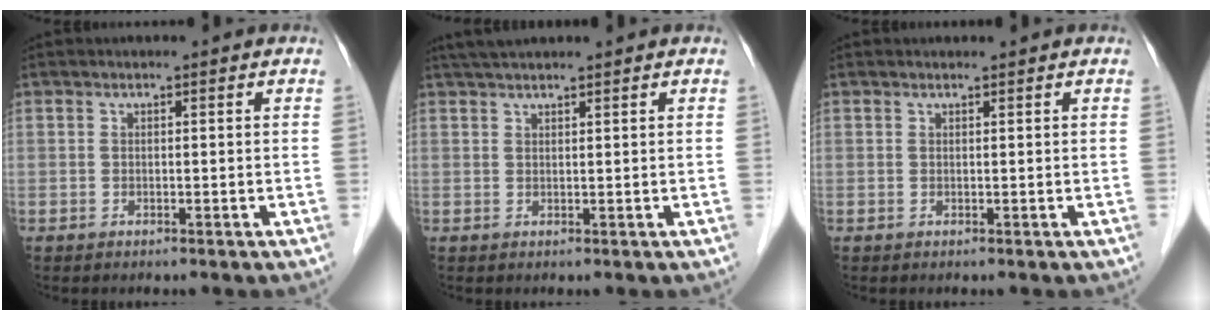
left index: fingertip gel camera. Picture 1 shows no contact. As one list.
[{"total": 3.8, "force": [3.4, -0.1, 1.9], "torque": [-0.030, 0.028, 0.062]}, {"total": 0.0}]